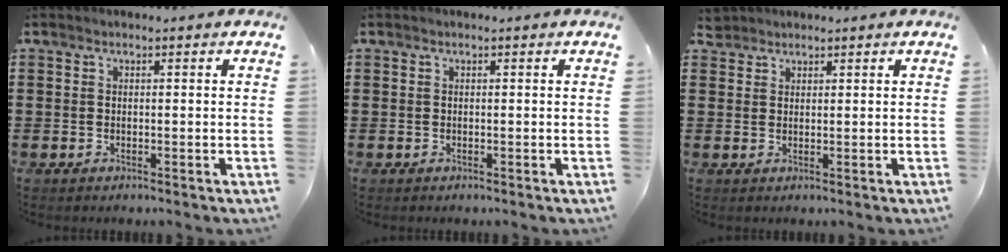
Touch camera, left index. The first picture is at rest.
{"total": 0.0}
{"total": 1.8, "force": [1.7, 0.7, 0.1], "torque": [-0.007, 0.005, 0.033]}